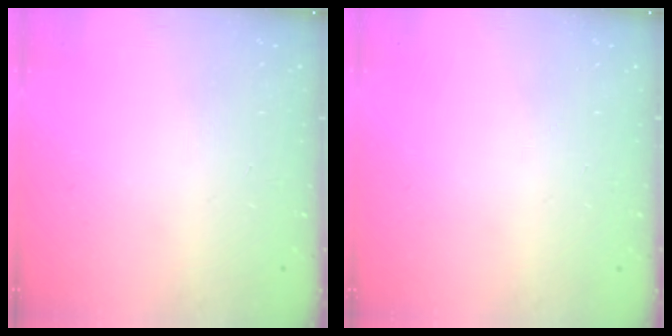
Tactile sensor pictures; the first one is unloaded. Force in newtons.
{"total": 0.0}